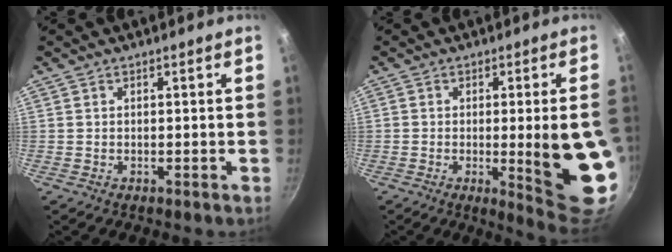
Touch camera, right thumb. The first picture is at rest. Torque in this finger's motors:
{"motor_torque": [2.48, 2.49, 1.86, -0.03, 0.09]}